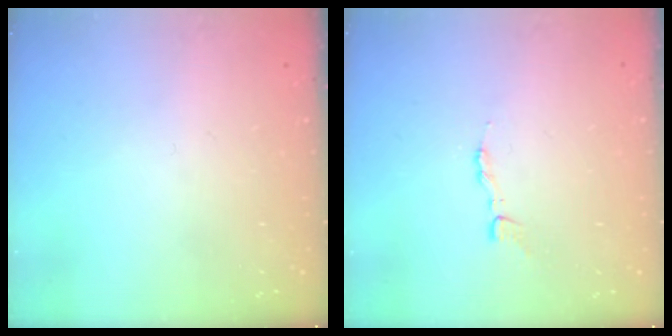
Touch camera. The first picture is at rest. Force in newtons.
{"total": 3.2, "press": 3.2, "slide": 0.2}